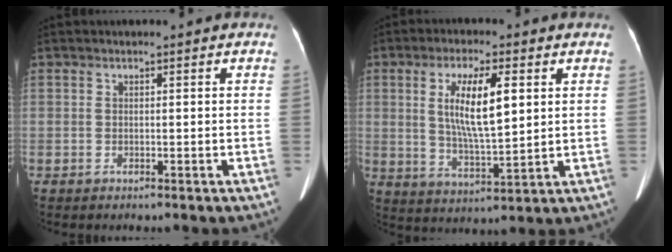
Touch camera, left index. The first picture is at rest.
{"total": 9.6, "force": [2.3, 2.1, 9.1], "torque": [-0.172, -0.009, 0.046]}